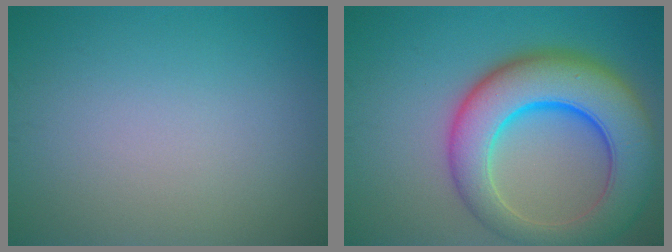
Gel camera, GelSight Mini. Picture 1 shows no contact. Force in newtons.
{"total": 10.8, "press": 10.8, "slide": 0.6}